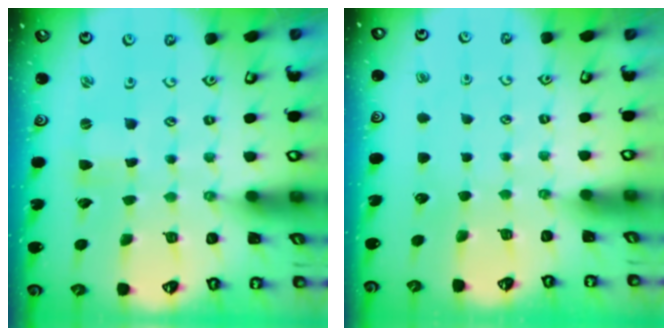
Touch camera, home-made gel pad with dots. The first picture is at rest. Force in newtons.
{"total": 0.0}